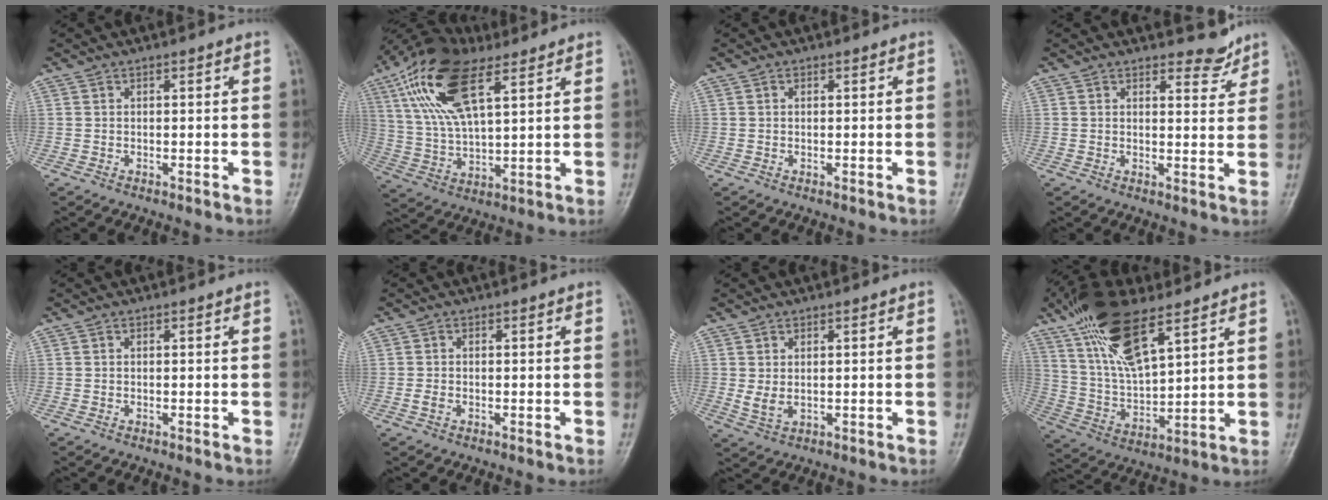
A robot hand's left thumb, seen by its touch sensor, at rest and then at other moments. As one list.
[{"total": 17.7, "force": [8.6, 7.4, 13.6], "torque": [-0.256, -0.007, 0.159]}, {"total": 0.6, "force": [0.2, 0.5, 0.3], "torque": [-0.003, 0.000, 0.003]}, {"total": 3.7, "force": [3.3, 1.4, 0.6], "torque": [0.008, -0.031, 0.043]}, {"total": 0.0}, {"total": 1.5, "force": [-0.5, 1.1, 1.0], "torque": [-0.023, 0.002, -0.012]}, {"total": 3.3, "force": [0.4, 2.1, 2.5], "torque": [-0.047, -0.008, 0.014]}, {"total": 16.9, "force": [10.2, 6.2, 12.0], "torque": [-0.215, -0.032, 0.202]}]